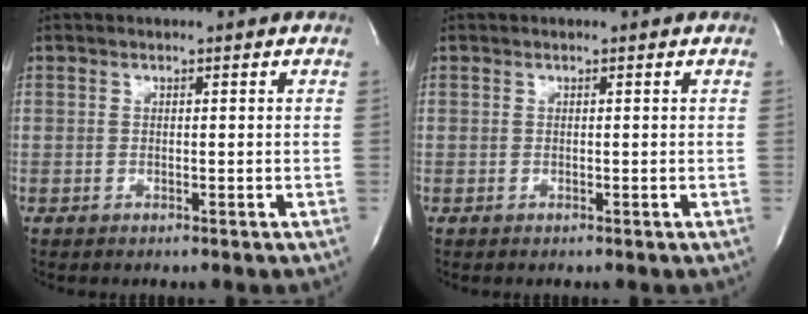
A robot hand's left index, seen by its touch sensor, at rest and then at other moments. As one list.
[{"total": 0.0}]